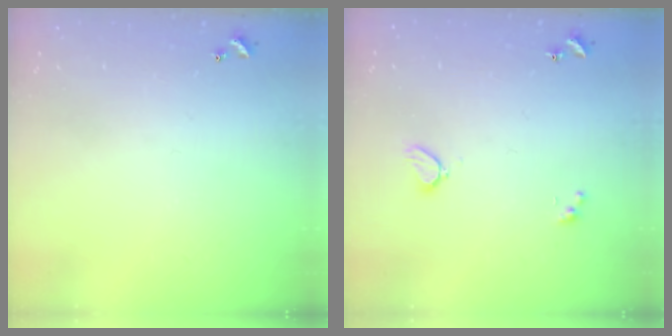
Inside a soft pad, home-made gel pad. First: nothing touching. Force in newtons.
{"total": 2.1, "press": 2.0, "slide": 0.5}